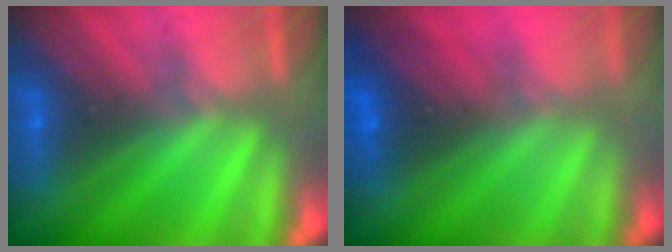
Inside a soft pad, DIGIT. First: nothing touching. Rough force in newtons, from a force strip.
{"total": 2.8}